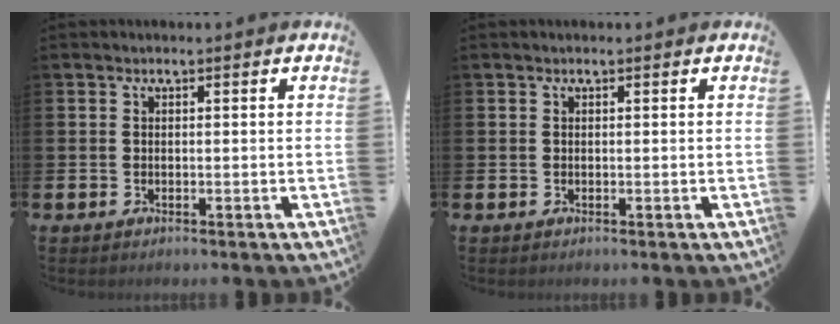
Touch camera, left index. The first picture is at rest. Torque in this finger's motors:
{"motor_torque": [0.93, -1.21, 0.30, 0.01]}